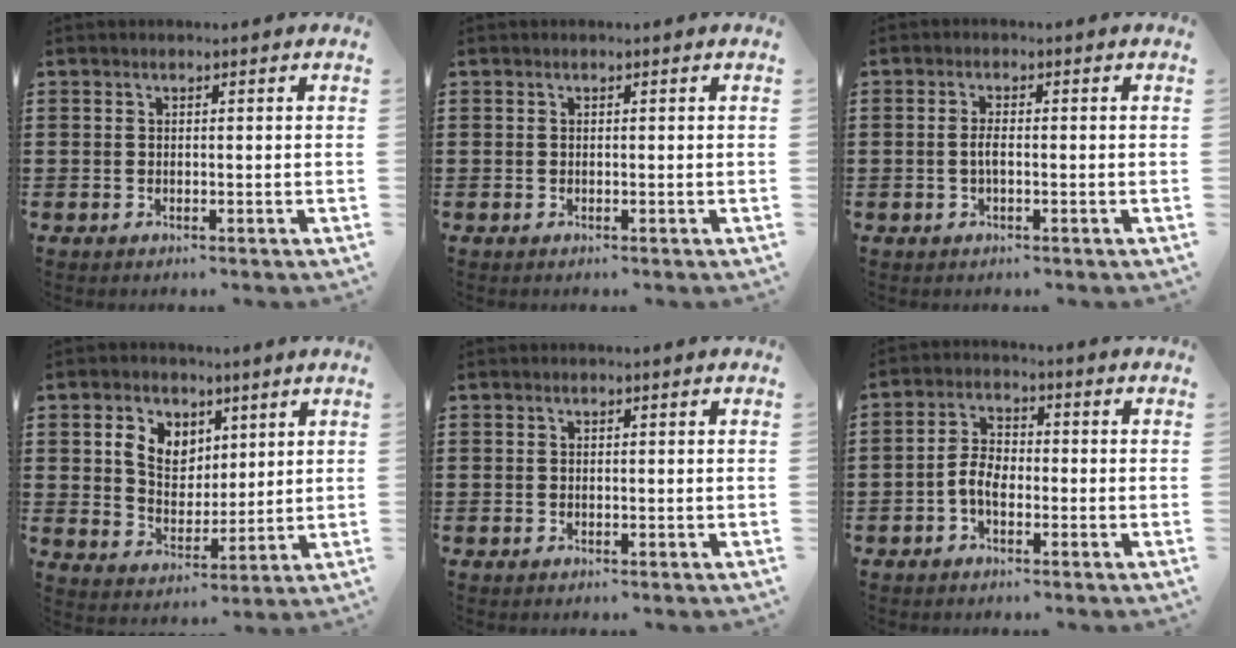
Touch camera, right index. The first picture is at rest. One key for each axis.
{"total": 0.0}
{"total": 2.0, "fx": -0.3, "fy": 0.6, "fz": 1.9, "tx": -0.044, "ty": -0.001, "tz": -0.009}
{"total": 5.9, "fx": 2.7, "fy": 4.6, "fz": 2.6, "tx": -0.072, "ty": 0.017, "tz": 0.049}
{"total": 0.0}
{"total": 4.2, "fx": -1.6, "fy": 2.3, "fz": 3.1, "tx": -0.077, "ty": 0.001, "tz": -0.037}